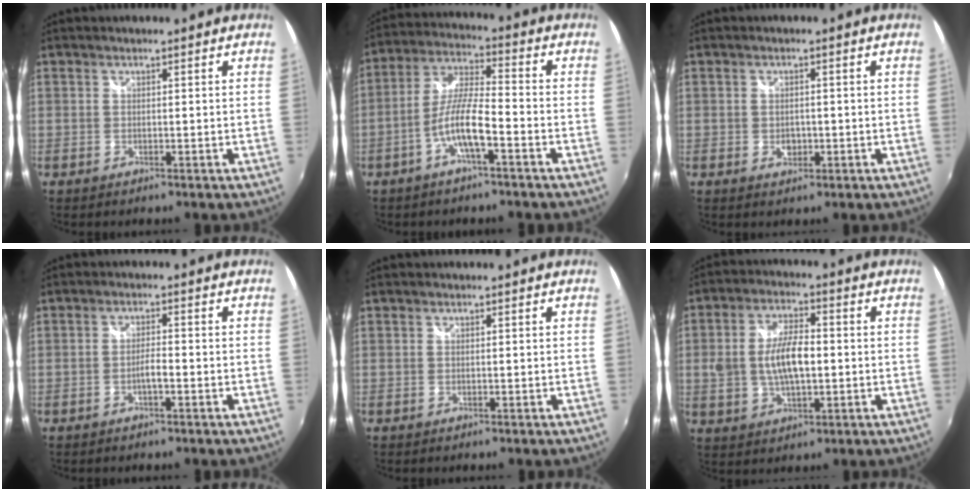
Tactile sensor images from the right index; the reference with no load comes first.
{"total": 8.5, "force": [-4.0, 1.3, 7.4], "torque": [-0.158, 0.006, -0.076]}
{"total": 2.5, "force": [-0.6, 1.9, 1.5], "torque": [-0.025, -0.002, -0.009]}
{"total": 2.1, "force": [-1.0, 0.3, 1.8], "torque": [-0.036, 0.002, -0.020]}
{"total": 0.0}
{"total": 9.8, "force": [-0.4, 4.8, 8.5], "torque": [-0.165, 0.005, -0.002]}